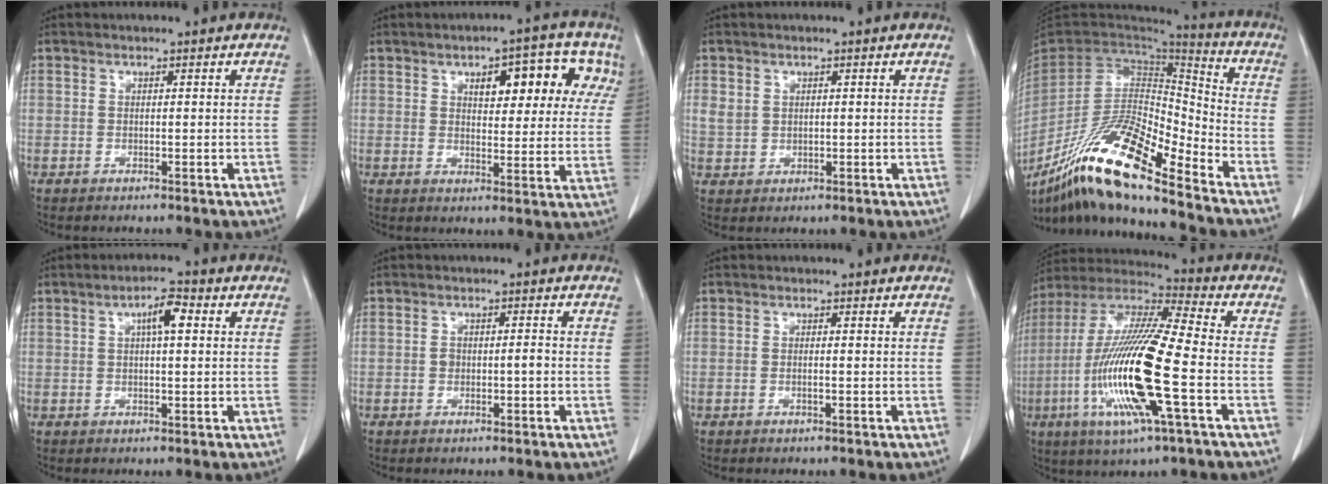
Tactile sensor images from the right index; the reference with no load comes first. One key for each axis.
{"total": 11.7, "fx": 5.2, "fy": 4.7, "fz": 9.3, "tx": -0.105, "ty": 0.026, "tz": 0.066}
{"total": 2.9, "fx": 0.9, "fy": 2.5, "fz": 1.2, "tx": -0.026, "ty": 0.002, "tz": 0.024}
{"total": 19.9, "fx": -14.5, "fy": 2.4, "fz": 13.4, "tx": -0.272, "ty": -0.021, "tz": -0.272}
{"total": 4.3, "fx": 1.2, "fy": 1.0, "fz": 4.0, "tx": -0.069, "ty": 0.012, "tz": 0.020}
{"total": 2.1, "fx": -0.4, "fy": 0.8, "fz": 1.8, "tx": -0.036, "ty": 0.002, "tz": -0.005}
{"total": 0.6, "fx": -0.2, "fy": 0.0, "fz": 0.6, "tx": -0.014, "ty": 0.000, "tz": -0.004}
{"total": 19.9, "fx": -5.0, "fy": 1.5, "fz": 19.2, "tx": -0.406, "ty": -0.020, "tz": -0.101}